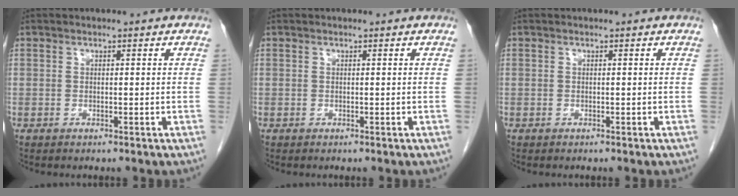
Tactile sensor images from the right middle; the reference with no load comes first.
{"total": 0.0}
{"total": 0.0}